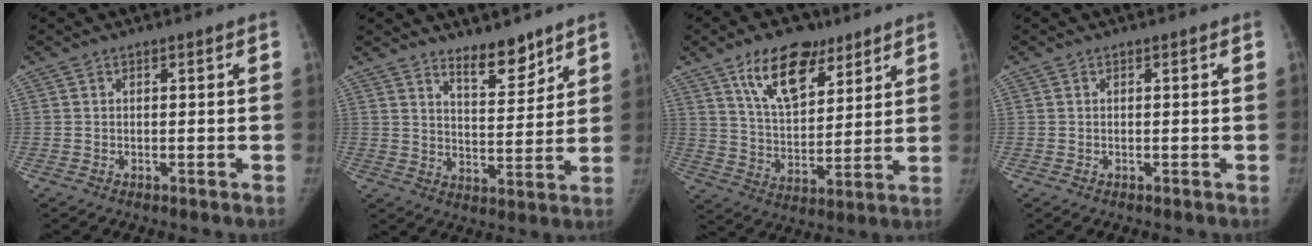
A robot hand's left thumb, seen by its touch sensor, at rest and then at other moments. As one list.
[{"total": 7.5, "force": [6.0, 2.5, 3.6], "torque": [-0.034, -0.053, 0.101]}, {"total": 15.0, "force": [9.0, 7.8, 9.1], "torque": [-0.115, -0.043, 0.158]}, {"total": 0.0}]